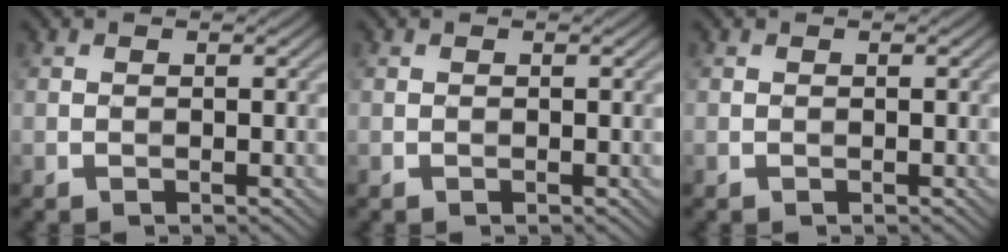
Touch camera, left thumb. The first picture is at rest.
{"total": 0.0}
{"total": 0.0}